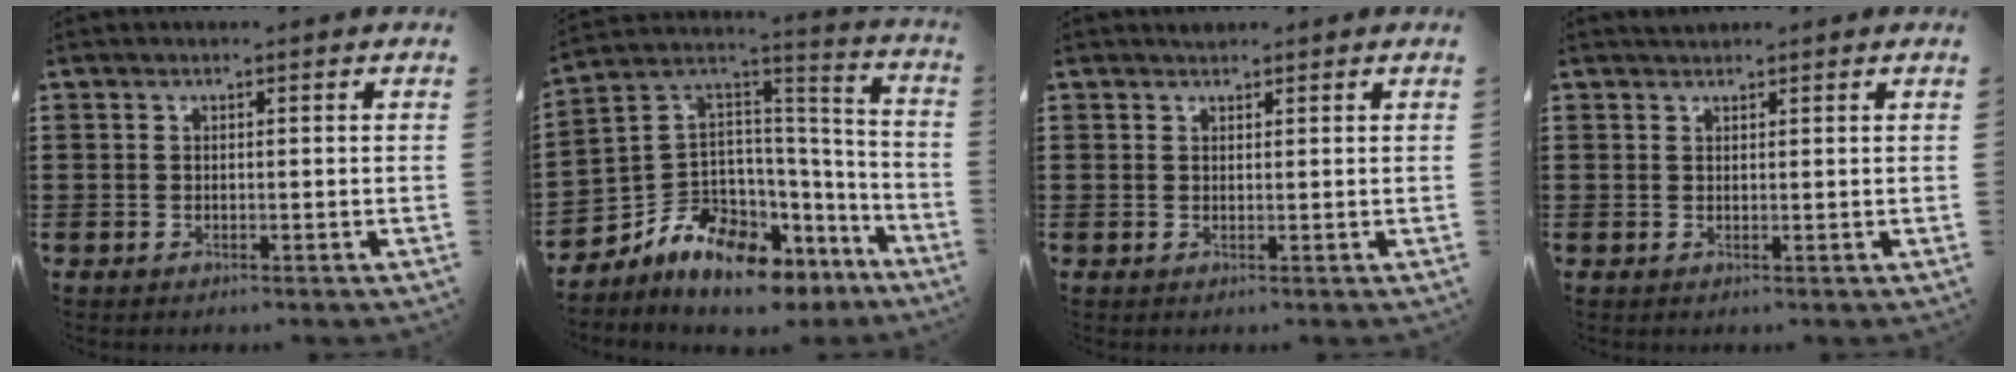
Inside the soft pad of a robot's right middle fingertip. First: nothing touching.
{"total": 9.9, "force": [-8.5, 4.3, 2.6], "torque": [-0.081, -0.002, -0.169]}
{"total": 0.9, "force": [0.8, 0.3, -0.2], "torque": [0.002, -0.001, 0.016]}
{"total": 0.9, "force": [0.8, 0.1, -0.1], "torque": [0.000, -0.001, 0.017]}